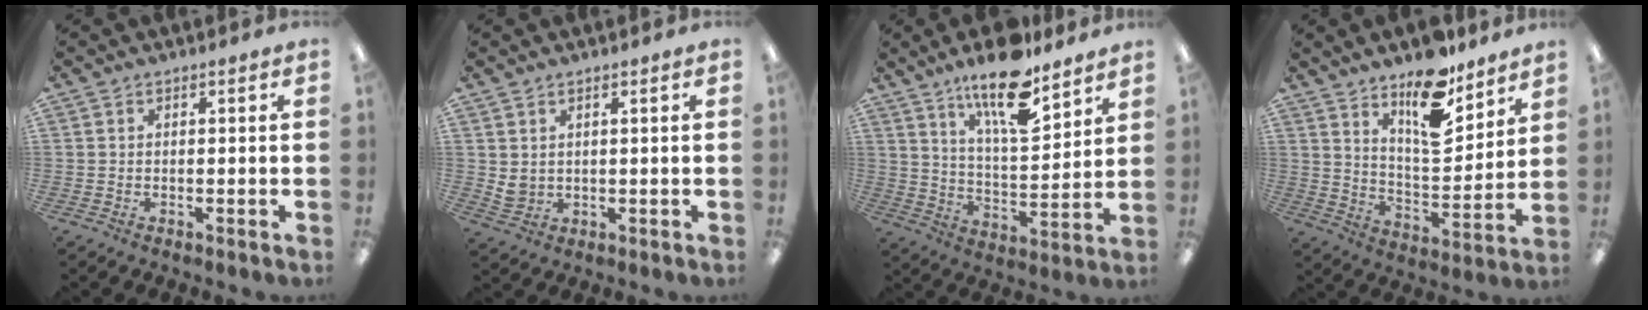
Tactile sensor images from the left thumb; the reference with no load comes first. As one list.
[{"total": 3.0, "force": [1.8, 2.1, 0.9], "torque": [-0.014, -0.007, 0.034]}, {"total": 16.0, "force": [11.6, 4.9, 9.8], "torque": [-0.161, -0.065, 0.194]}, {"total": 14.6, "force": [10.6, 5.3, 8.4], "torque": [-0.126, -0.072, 0.183]}]